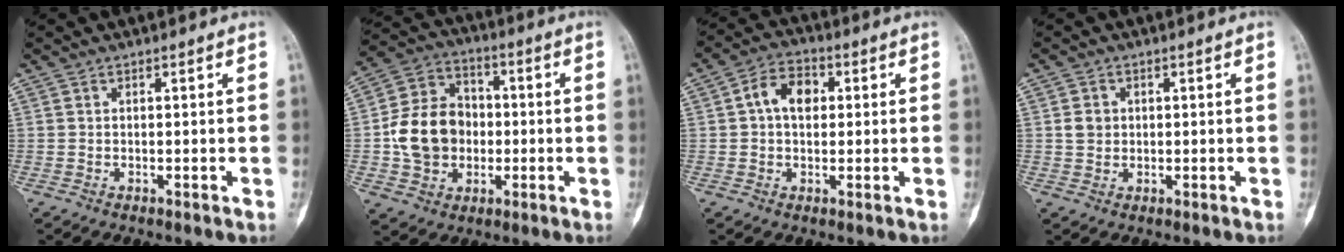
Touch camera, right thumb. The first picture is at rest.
{"total": 14.3, "force": [-1.3, 11.7, 8.2], "torque": [-0.121, 0.027, -0.024]}
{"total": 7.3, "force": [1.2, 5.1, 5.1], "torque": [-0.071, 0.015, 0.012]}
{"total": 2.8, "force": [0.4, 2.4, 1.2], "torque": [-0.008, 0.003, 0.008]}